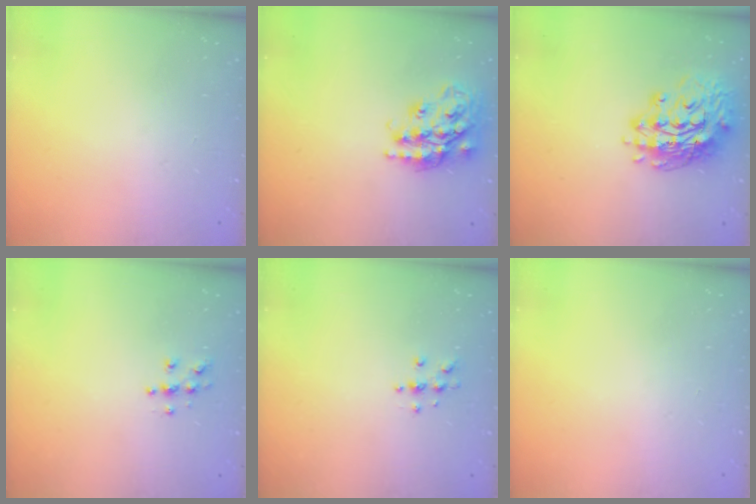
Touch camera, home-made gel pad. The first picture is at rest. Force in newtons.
{"total": 20.4, "press": 20.3, "slide": 1.7}
{"total": 16.1, "press": 16.0, "slide": 1.7}
{"total": 5.4, "press": 5.4, "slide": 0.1}
{"total": 4.7, "press": 4.6, "slide": 0.5}
{"total": 0.0}